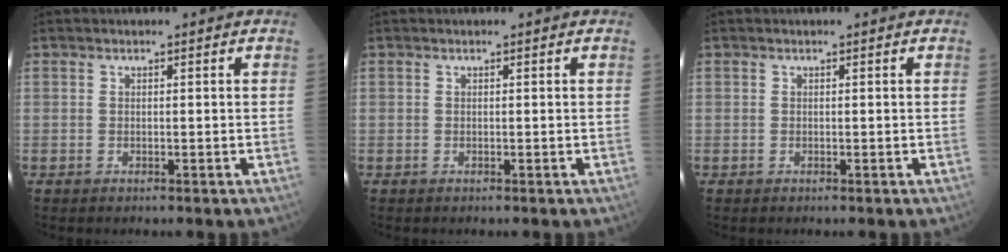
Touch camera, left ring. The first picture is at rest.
{"total": 0.0}
{"total": 0.0}